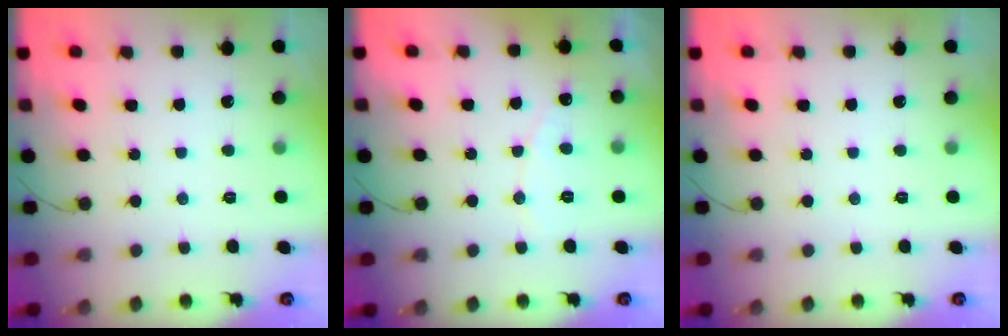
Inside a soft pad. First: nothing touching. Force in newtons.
{"total": 3.9, "press": 3.9, "slide": 0.2}
{"total": 0.0}